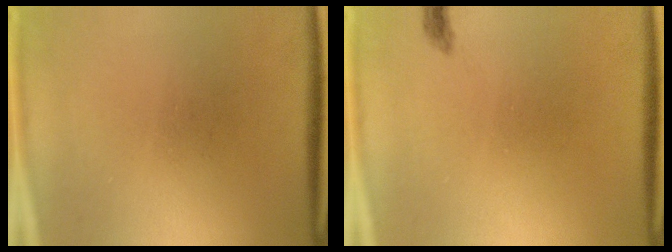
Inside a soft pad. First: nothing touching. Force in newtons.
{"total": 0.7}